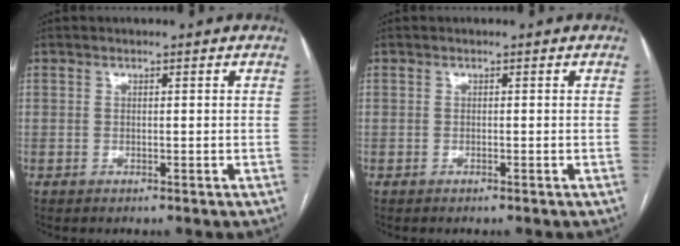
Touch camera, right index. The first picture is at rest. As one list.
[{"total": 0.0}]